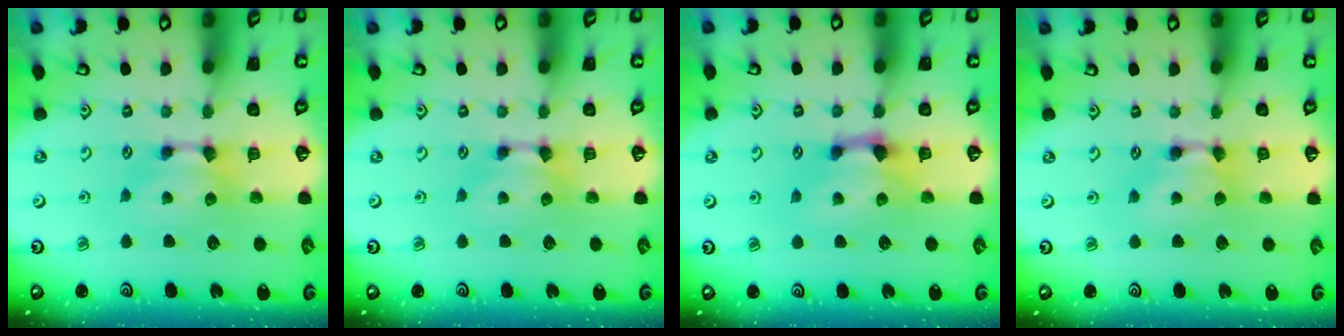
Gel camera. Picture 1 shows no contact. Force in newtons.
{"total": 0.0}
{"total": 1.7, "press": 1.1, "slide": 1.3}
{"total": 1.4, "press": 1.4, "slide": 0.1}